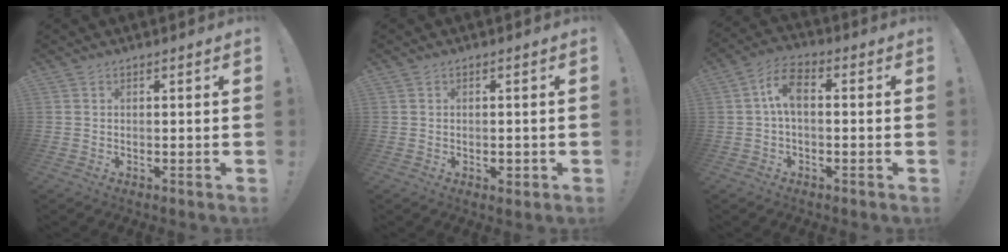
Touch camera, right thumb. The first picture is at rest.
{"total": 1.4, "force": [-0.4, 1.0, 0.9], "torque": [-0.005, 0.000, -0.007]}
{"total": 7.2, "force": [0.4, 4.0, 6.0], "torque": [-0.131, 0.011, 0.011]}